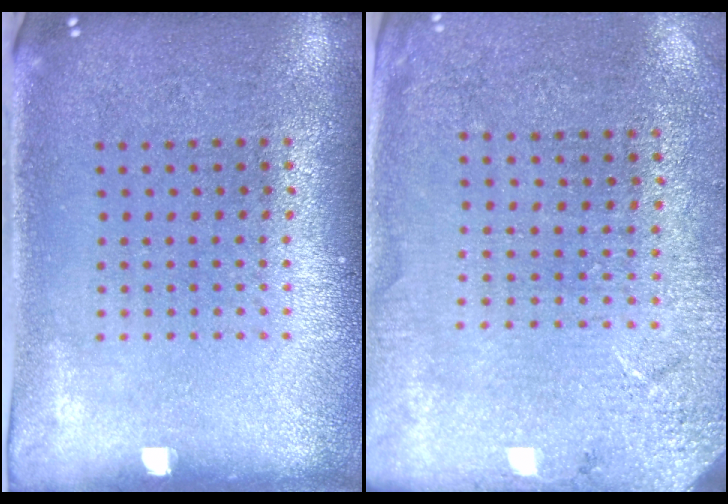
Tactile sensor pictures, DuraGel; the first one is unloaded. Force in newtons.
{"total": 2.6, "press": 2.6, "slide": 0.4}